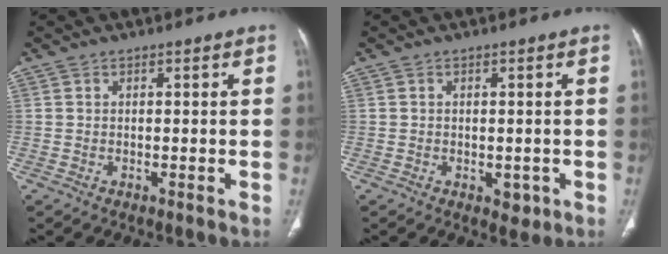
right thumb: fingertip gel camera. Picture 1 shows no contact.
{"total": 2.3, "force": [-0.7, 1.6, 1.5], "torque": [-0.006, -0.001, -0.003]}